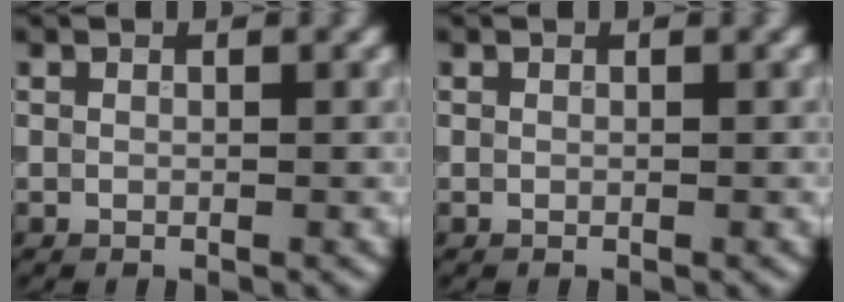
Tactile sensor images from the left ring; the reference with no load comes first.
{"total": 0.0}